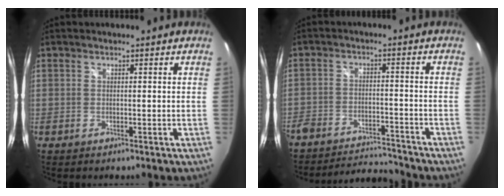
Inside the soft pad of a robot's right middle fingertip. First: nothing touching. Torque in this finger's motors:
{"motor_torque": [0.54, -0.57, 0.18, 0.14]}